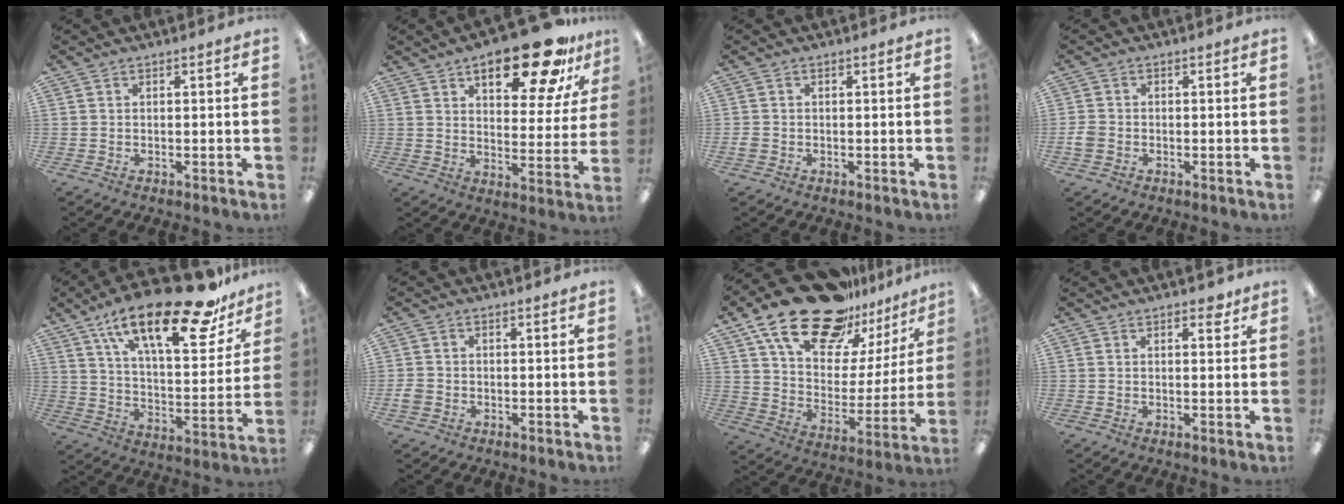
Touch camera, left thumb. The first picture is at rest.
{"total": 20.0, "force": [13.0, 7.9, 13.1], "torque": [-0.170, -0.073, 0.203]}
{"total": 1.7, "force": [-0.3, 1.4, 0.9], "torque": [-0.014, 0.004, -0.005]}
{"total": 2.8, "force": [-0.9, 2.3, 1.3], "torque": [-0.020, 0.007, -0.016]}
{"total": 25.5, "force": [17.6, 8.3, 16.5], "torque": [-0.245, -0.107, 0.285]}
{"total": 2.6, "force": [-0.8, 2.2, 1.2], "torque": [-0.018, 0.007, -0.015]}
{"total": 24.4, "force": [17.9, 11.1, 12.4], "torque": [-0.214, -0.113, 0.314]}
{"total": 2.5, "force": [1.8, 1.2, 1.4], "torque": [-0.013, -0.004, 0.027]}